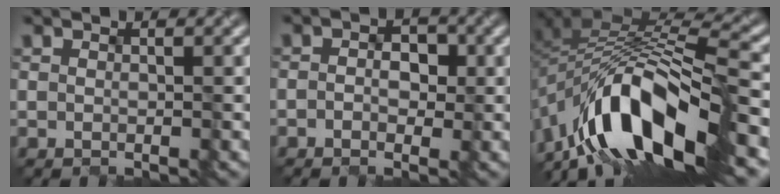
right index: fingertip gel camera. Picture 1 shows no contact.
{"total": 1.9, "force": [-0.3, 1.3, 1.4], "torque": [-0.013, 0.001, -0.008]}
{"total": 12.9, "force": [-7.4, 4.8, 9.4], "torque": [-0.159, 0.008, -0.130]}